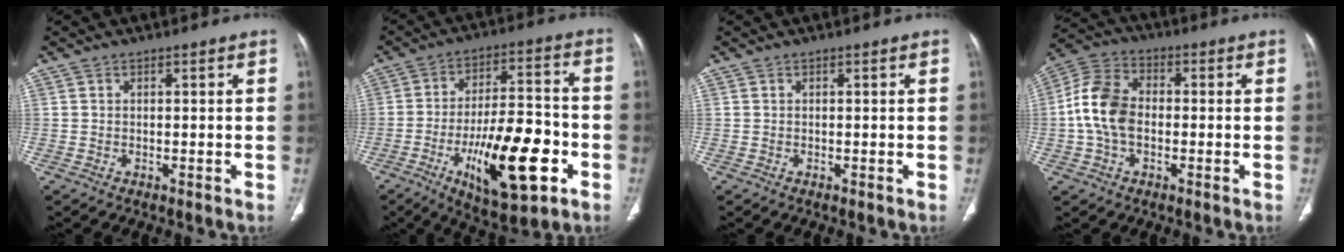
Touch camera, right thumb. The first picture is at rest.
{"total": 20.1, "force": [-7.1, 7.3, 17.3], "torque": [-0.267, 0.026, -0.105]}
{"total": 0.0}
{"total": 10.9, "force": [-0.8, 7.4, 7.9], "torque": [-0.153, 0.027, -0.026]}